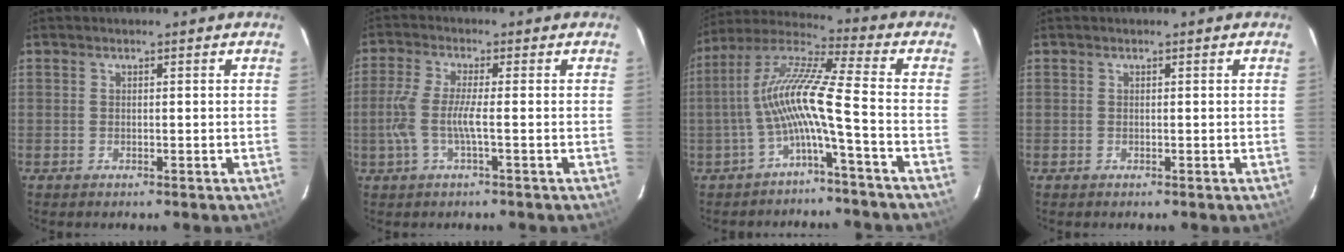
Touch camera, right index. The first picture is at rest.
{"total": 5.9, "force": [-1.4, 0.4, 5.8], "torque": [-0.132, -0.003, -0.026]}
{"total": 10.9, "force": [-3.5, -0.7, 10.3], "torque": [-0.208, 0.012, -0.069]}
{"total": 0.0}